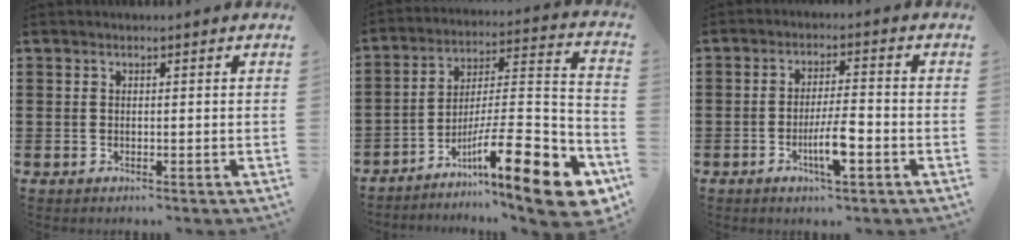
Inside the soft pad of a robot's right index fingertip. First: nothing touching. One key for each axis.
{"total": 16.9, "fx": -10.1, "fy": 3.0, "fz": 13.3, "tx": -0.186, "ty": 0.021, "tz": -0.171}
{"total": 6.1, "fx": -2.3, "fy": 1.2, "fz": 5.5, "tx": -0.102, "ty": -0.005, "tz": -0.042}